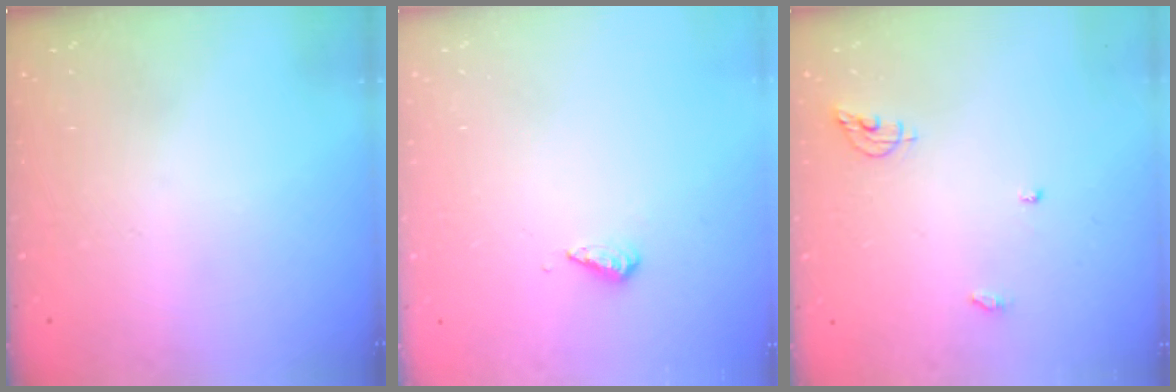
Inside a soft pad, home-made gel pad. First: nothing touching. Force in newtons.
{"total": 3.1, "press": 3.0, "slide": 0.7}
{"total": 6.3, "press": 6.2, "slide": 0.6}